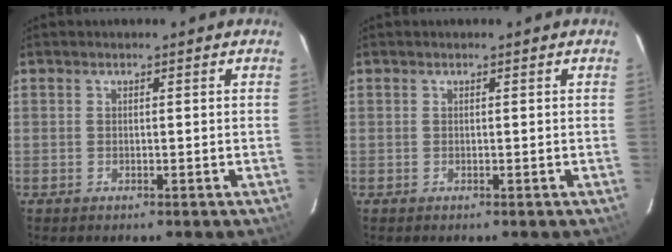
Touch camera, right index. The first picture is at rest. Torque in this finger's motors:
{"motor_torque": [0.00, 0.00, 0.01, 0.00]}